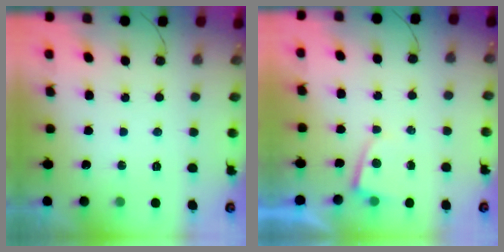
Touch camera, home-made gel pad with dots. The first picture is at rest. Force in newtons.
{"total": 1.0, "press": 1.0, "slide": 0.3}